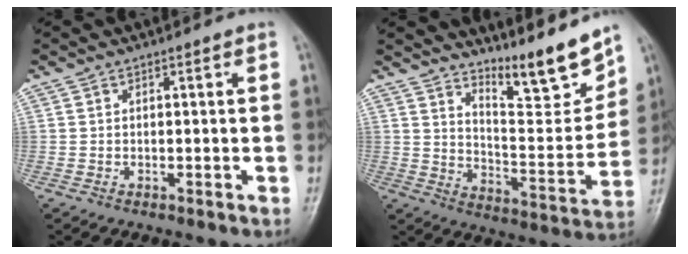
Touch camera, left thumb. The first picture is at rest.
{"total": 13.2, "force": [11.5, 1.7, 6.4], "torque": [-0.068, -0.091, 0.191]}